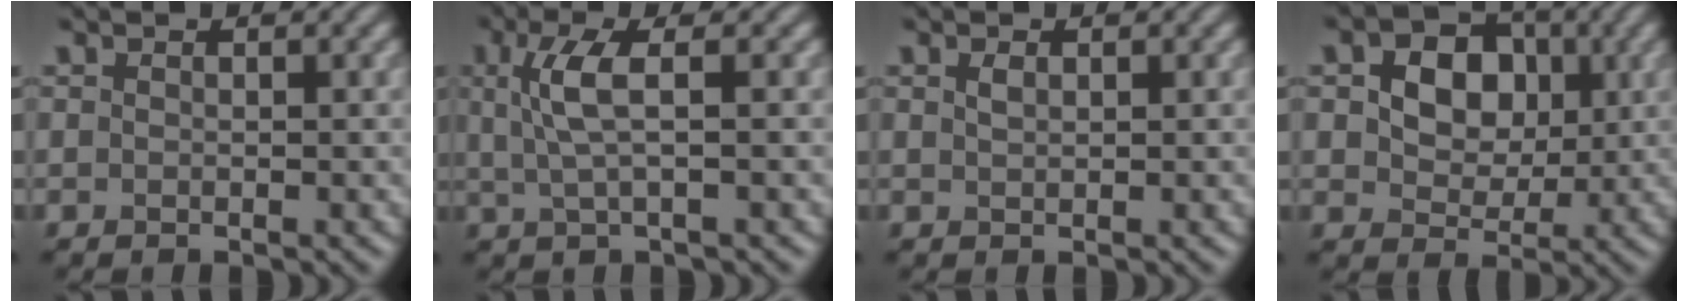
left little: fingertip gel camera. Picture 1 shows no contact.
{"total": 3.7, "force": [0.7, 1.0, 3.5], "torque": [-0.078, 0.002, 0.015]}
{"total": 0.8, "force": [0.4, 0.4, 0.5], "torque": [-0.015, 0.001, 0.009]}
{"total": 8.7, "force": [2.4, 6.7, 5.0], "torque": [-0.078, 0.027, 0.025]}